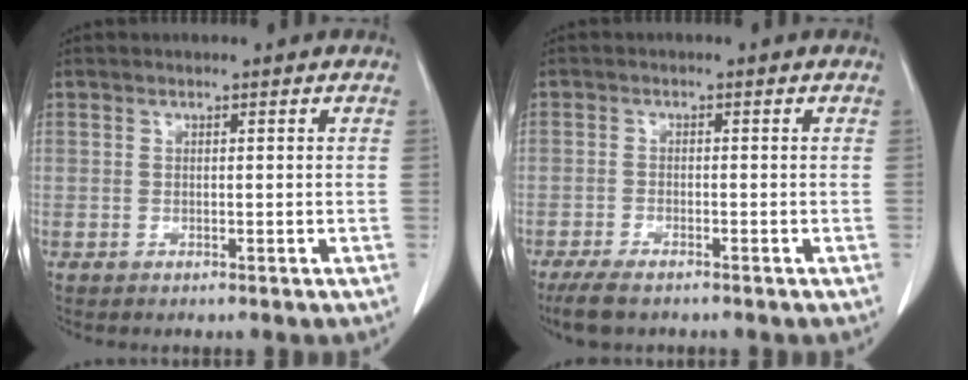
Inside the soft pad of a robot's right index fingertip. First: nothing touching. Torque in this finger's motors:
{"motor_torque": [0.25, -0.21, 0.08, 0.03]}